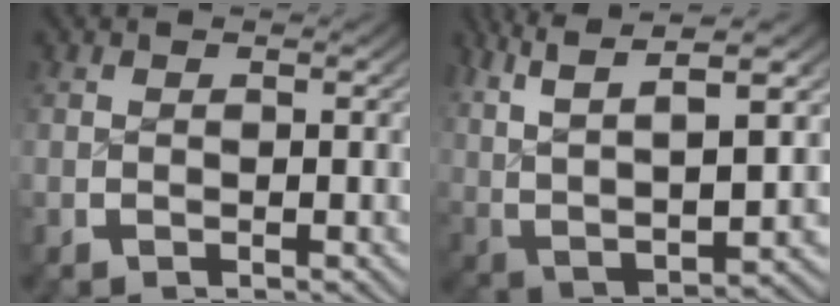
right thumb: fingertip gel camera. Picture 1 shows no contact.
{"total": 12.1, "force": [2.7, 7.5, 9.0], "torque": [-0.192, -0.024, 0.050]}